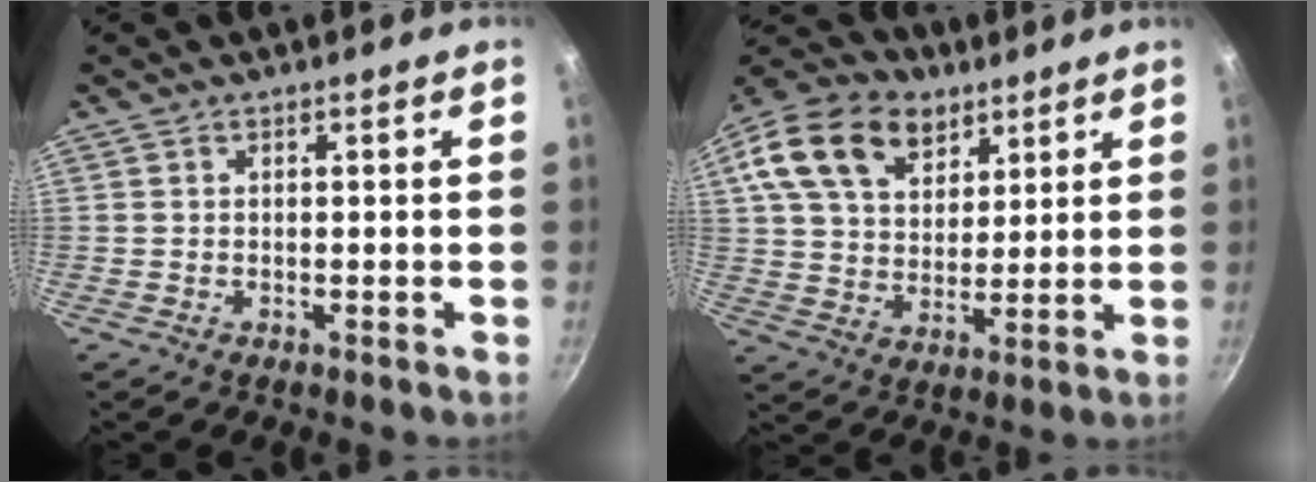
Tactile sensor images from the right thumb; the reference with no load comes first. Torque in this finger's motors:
{"motor_torque": [0.15, 0.33, 0.51, -0.24, 0.22]}